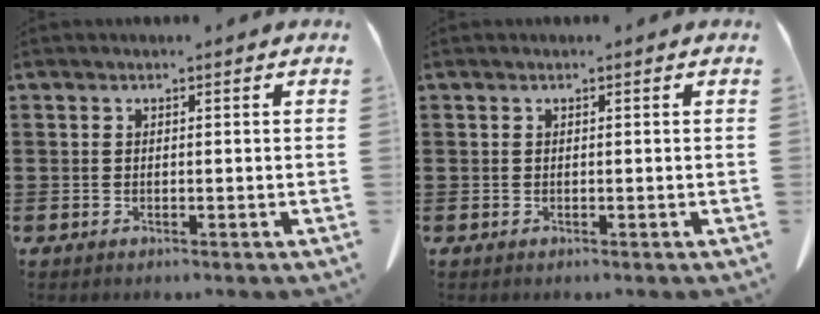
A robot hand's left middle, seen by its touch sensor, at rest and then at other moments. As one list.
[{"total": 0.0}]